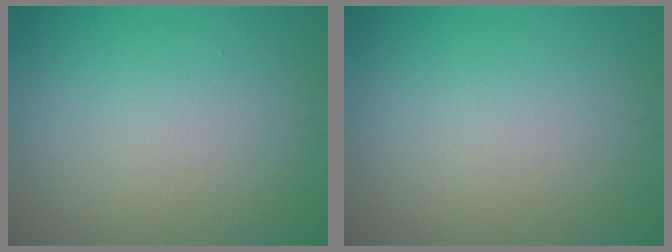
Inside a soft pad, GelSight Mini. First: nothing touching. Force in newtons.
{"total": 0.0}